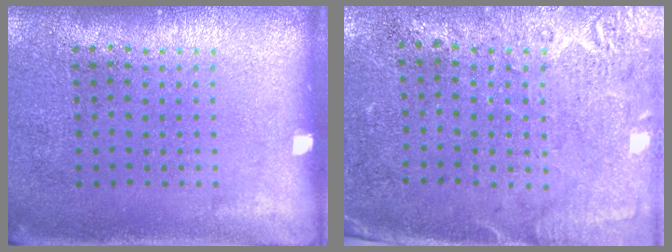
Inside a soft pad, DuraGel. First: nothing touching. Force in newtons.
{"total": 2.7, "press": 2.3, "slide": 1.4}